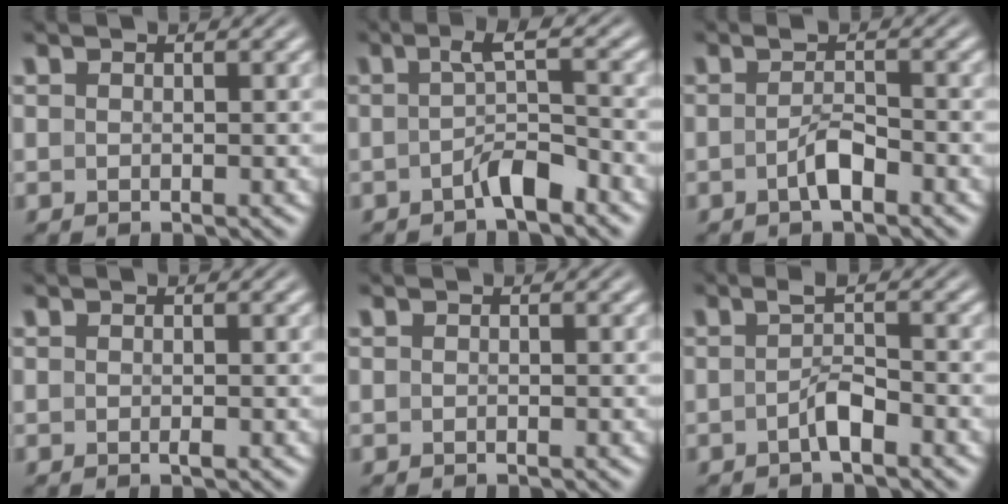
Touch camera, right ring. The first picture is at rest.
{"total": 2.7, "force": [-0.9, 0.0, 2.5], "torque": [-0.038, 0.000, -0.016]}
{"total": 2.0, "force": [-1.2, 0.3, 1.5], "torque": [-0.015, 0.006, -0.027]}
{"total": 0.0}
{"total": 0.0}
{"total": 1.9, "force": [-0.9, 0.1, 1.7], "torque": [-0.024, 0.001, -0.021]}